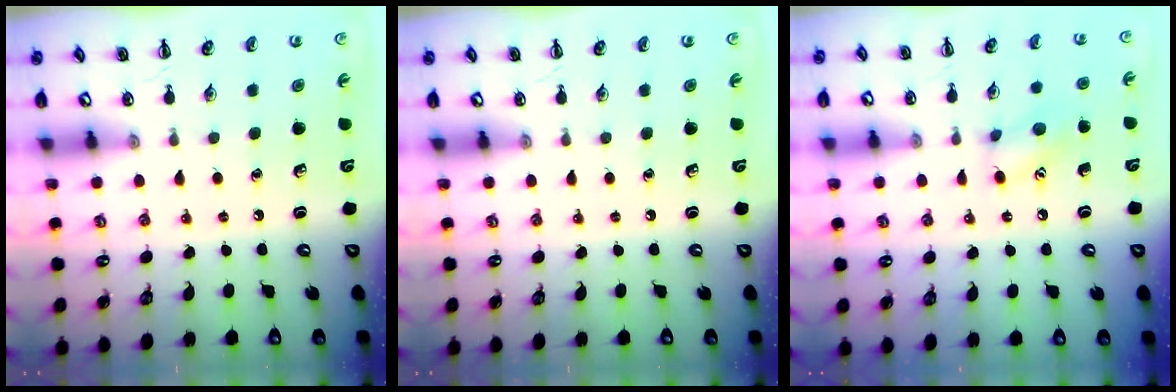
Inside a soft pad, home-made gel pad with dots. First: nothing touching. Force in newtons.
{"total": 0.0}
{"total": 8.9, "press": 8.9, "slide": 0.5}